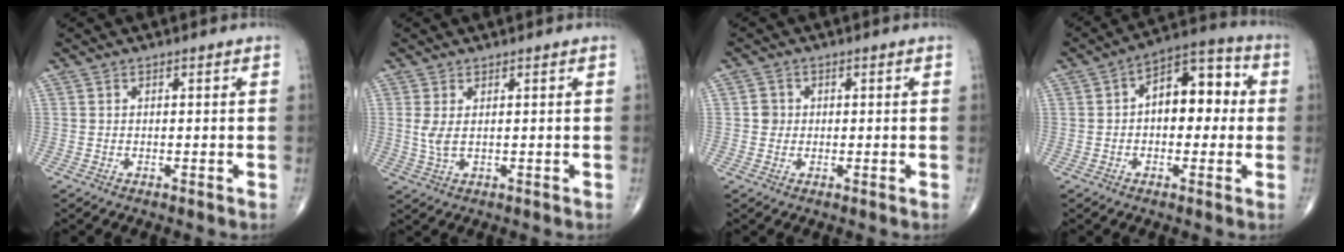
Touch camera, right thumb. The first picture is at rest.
{"total": 2.9, "force": [0.6, 1.2, 2.6], "torque": [-0.064, -0.003, 0.019]}
{"total": 2.2, "force": [0.1, 2.1, 0.6], "torque": [0.003, 0.005, 0.000]}
{"total": 11.7, "force": [0.9, 7.1, 9.3], "torque": [-0.101, 0.034, 0.003]}